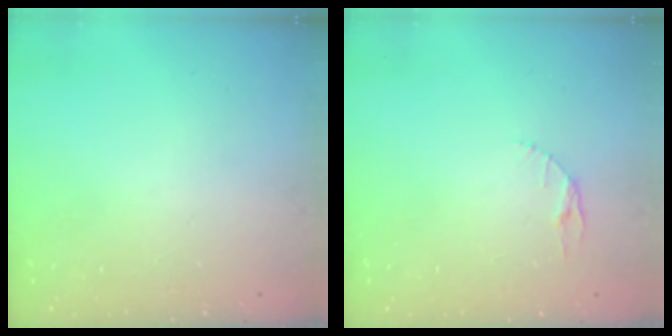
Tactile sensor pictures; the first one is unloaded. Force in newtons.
{"total": 2.9, "press": 2.9, "slide": 0.4}